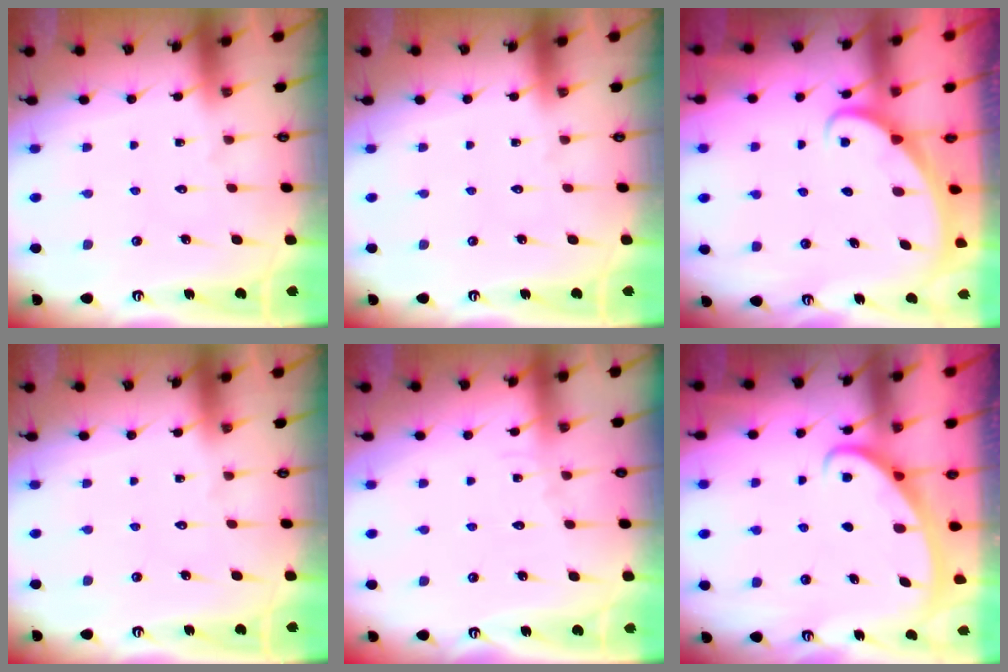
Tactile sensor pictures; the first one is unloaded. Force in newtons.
{"total": 0.0}
{"total": 2.5, "press": 2.5, "slide": 0.3}
{"total": 0.0}
{"total": 4.7, "press": 4.7, "slide": 0.5}
{"total": 2.9, "press": 2.9, "slide": 0.3}